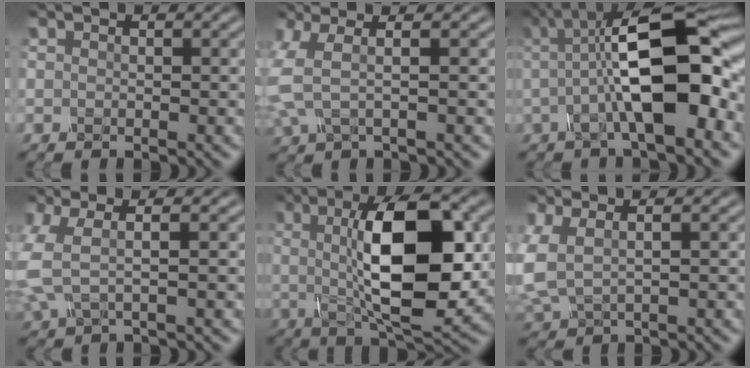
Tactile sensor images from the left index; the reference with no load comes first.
{"total": 3.1, "force": [0.6, 1.1, 2.9], "torque": [-0.075, -0.002, 0.009]}
{"total": 11.9, "force": [0.2, 4.1, 11.2], "torque": [-0.172, 0.012, -0.004]}
{"total": 3.5, "force": [0.6, 1.3, 3.2], "torque": [-0.086, -0.003, 0.010]}
{"total": 11.8, "force": [1.4, 3.8, 11.0], "torque": [-0.168, 0.004, 0.023]}
{"total": 4.1, "force": [1.1, 2.1, 3.3], "torque": [-0.089, 0.002, 0.032]}